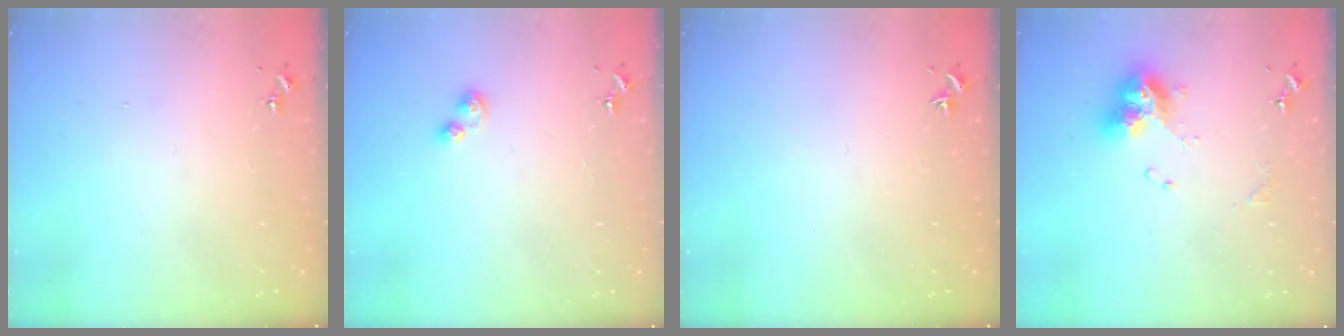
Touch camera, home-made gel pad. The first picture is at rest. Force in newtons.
{"total": 5.1, "press": 5.1, "slide": 0.7}
{"total": 0.0}
{"total": 12.9, "press": 12.8, "slide": 1.3}